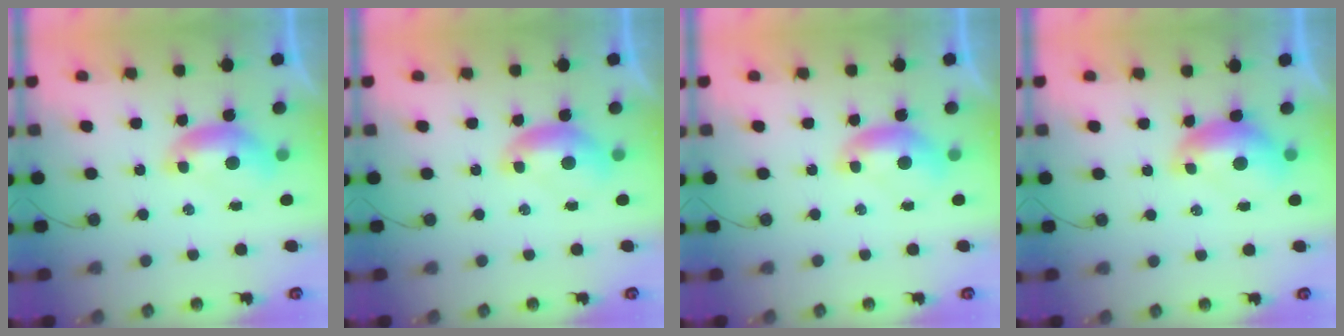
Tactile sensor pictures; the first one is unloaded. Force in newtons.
{"total": 0.0}
{"total": 0.0}
{"total": 1.2, "press": 1.1, "slide": 0.6}